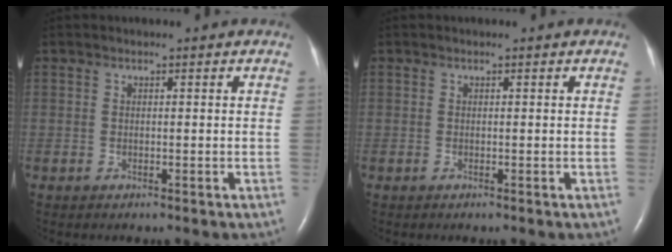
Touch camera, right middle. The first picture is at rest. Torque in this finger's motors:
{"motor_torque": [-0.07, 0.01, -0.01, -0.01]}